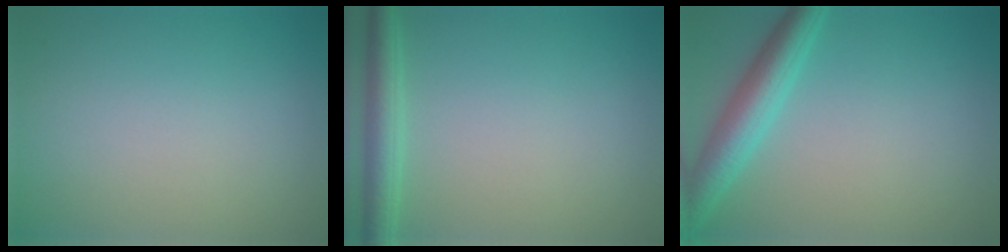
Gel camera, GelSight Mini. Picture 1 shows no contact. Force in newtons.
{"total": 3.0, "press": 3.0, "slide": 0.1}
{"total": 4.4, "press": 4.4, "slide": 0.1}